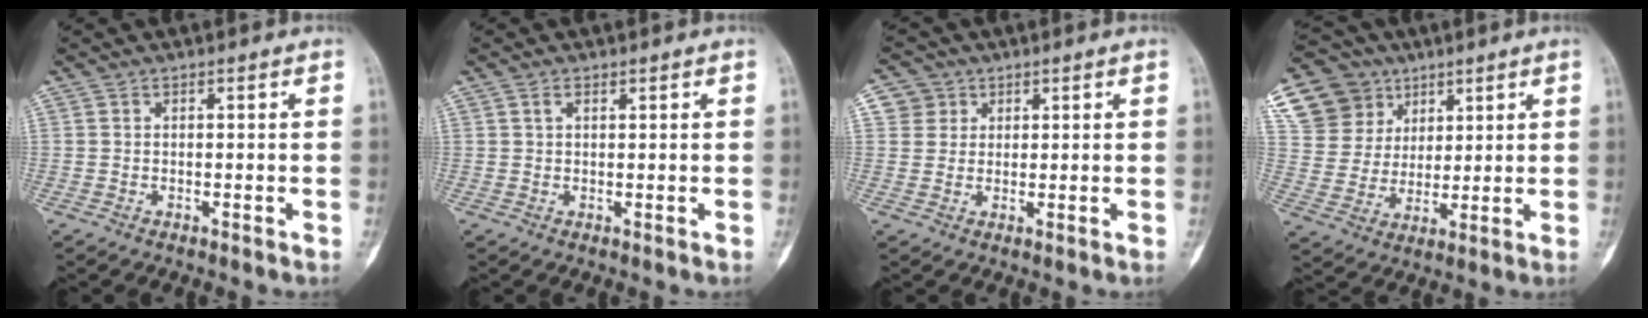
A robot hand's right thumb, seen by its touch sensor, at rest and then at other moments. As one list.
[{"total": 1.2, "force": [0.7, 0.6, 0.7], "torque": [-0.012, 0.003, 0.012]}, {"total": 4.0, "force": [1.6, 3.6, 0.0], "torque": [0.026, -0.002, 0.023]}, {"total": 17.9, "force": [8.7, 14.6, 5.5], "torque": [-0.087, 0.007, 0.176]}]